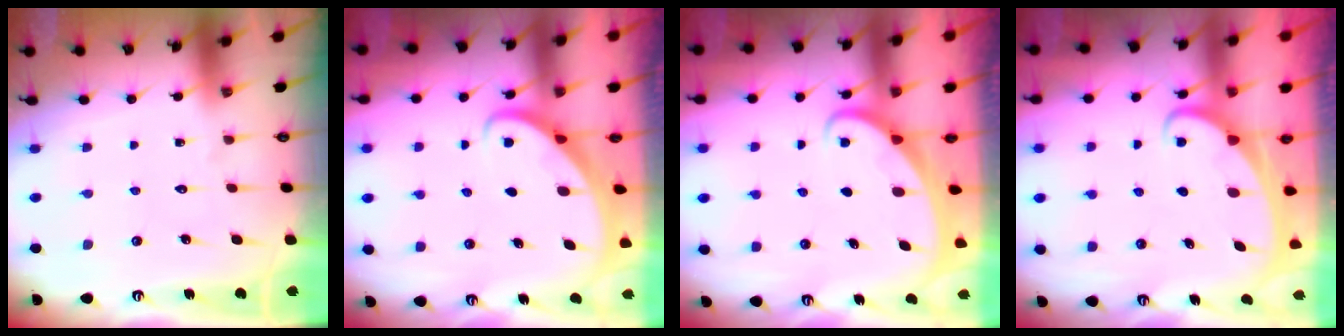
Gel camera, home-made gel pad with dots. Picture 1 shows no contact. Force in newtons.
{"total": 2.7, "press": 2.7, "slide": 0.2}
{"total": 1.7, "press": 1.7, "slide": 0.2}
{"total": 2.0, "press": 2.0, "slide": 0.1}